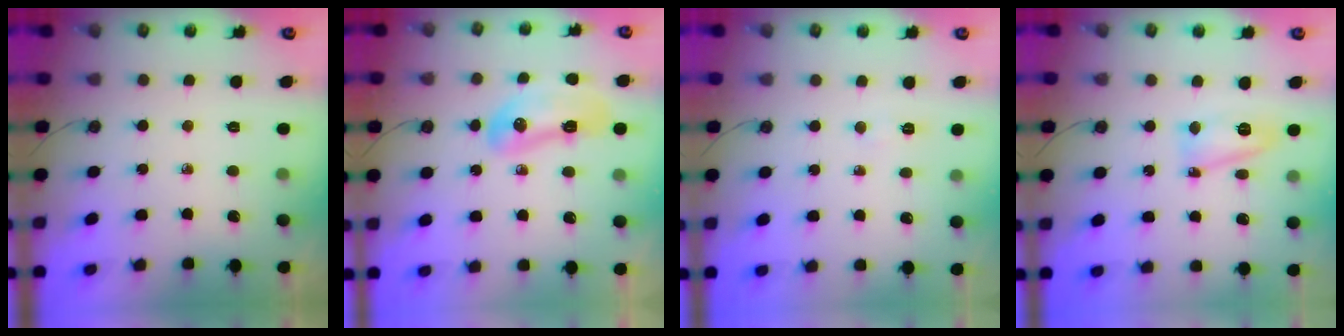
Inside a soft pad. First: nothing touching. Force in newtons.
{"total": 10.5, "press": 10.4, "slide": 1.8}
{"total": 2.8, "press": 2.8, "slide": 0.5}
{"total": 10.3, "press": 10.3, "slide": 0.8}